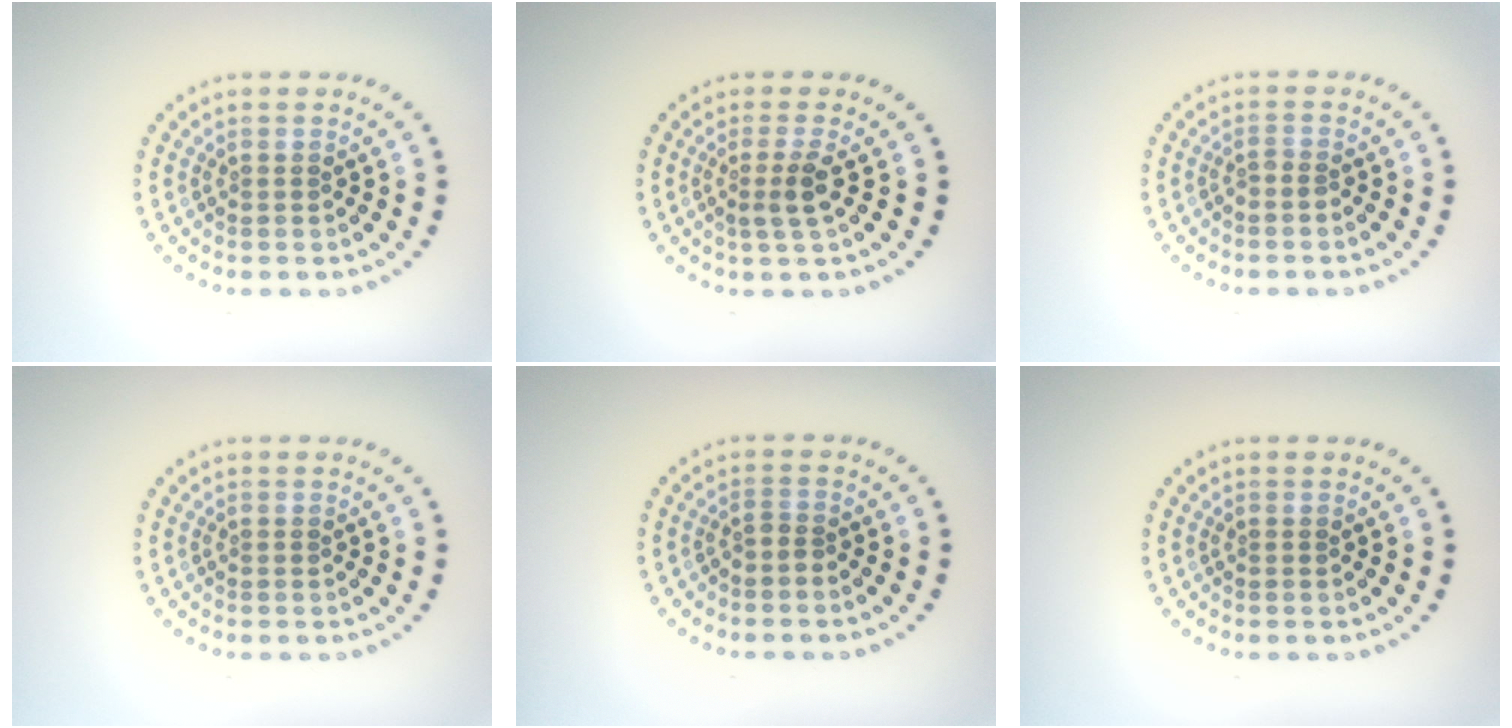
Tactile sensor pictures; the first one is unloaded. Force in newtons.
{"total": 2.2, "press": 1.7, "slide": 1.3}
{"total": 0.7, "press": 0.3, "slide": 0.6}
{"total": 0.0}
{"total": 1.0, "press": 0.7, "slide": 0.7}
{"total": 0.0}